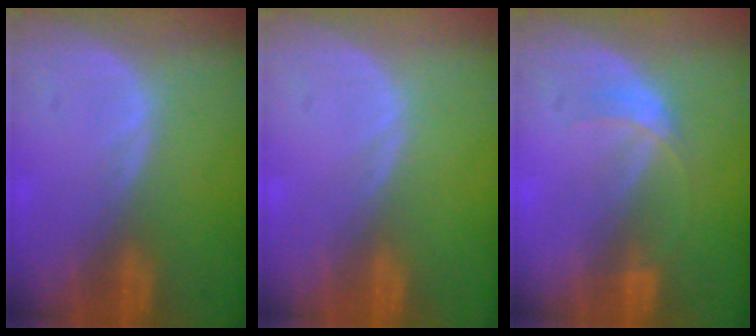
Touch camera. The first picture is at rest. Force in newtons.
{"total": 0.0}
{"total": 2.1, "press": 2.1, "slide": 0.2}